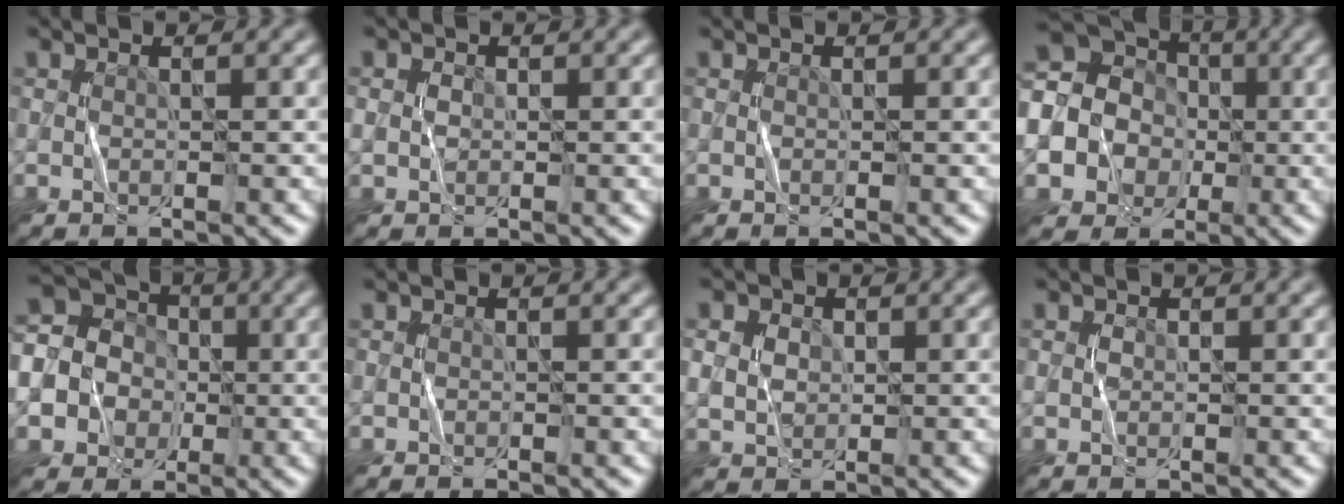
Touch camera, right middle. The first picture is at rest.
{"total": 1.6, "force": [0.4, 1.4, 0.8], "torque": [-0.020, 0.008, -0.001]}
{"total": 0.0}
{"total": 18.2, "force": [-1.2, 17.3, 5.3], "torque": [-0.170, 0.001, -0.065]}
{"total": 14.9, "force": [-1.5, 14.2, 4.3], "torque": [-0.156, 0.007, -0.062]}
{"total": 0.0}
{"total": 5.7, "force": [2.3, 4.5, 2.8], "torque": [-0.069, 0.029, 0.025]}
{"total": 0.6, "force": [0.1, 0.5, 0.2], "torque": [-0.005, 0.002, 0.001]}